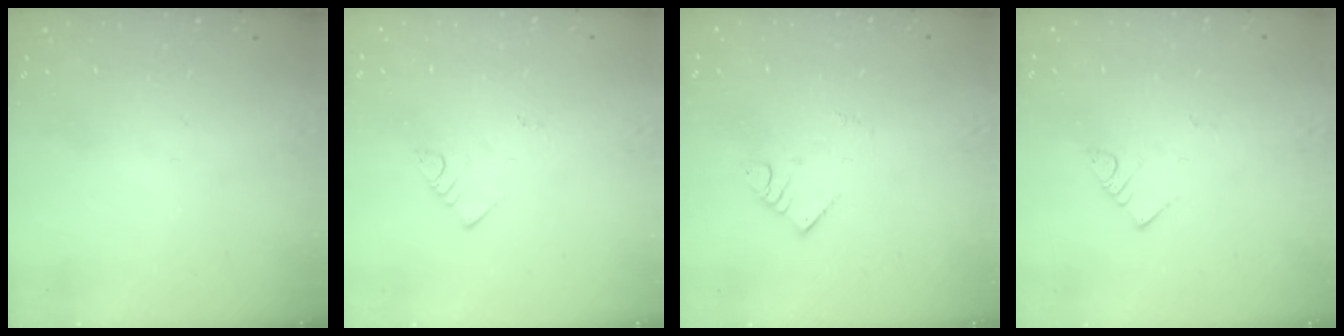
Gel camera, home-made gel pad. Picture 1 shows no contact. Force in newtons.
{"total": 2.7, "press": 2.7, "slide": 0.6}
{"total": 2.6, "press": 2.6, "slide": 0.1}
{"total": 3.0, "press": 3.0, "slide": 0.2}